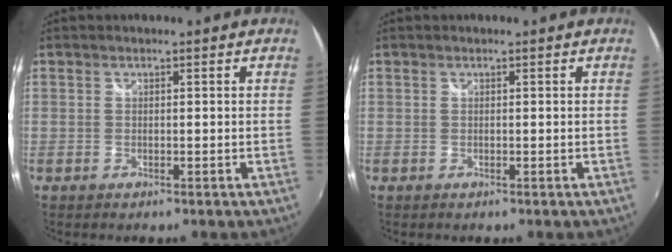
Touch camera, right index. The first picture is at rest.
{"total": 0.0}